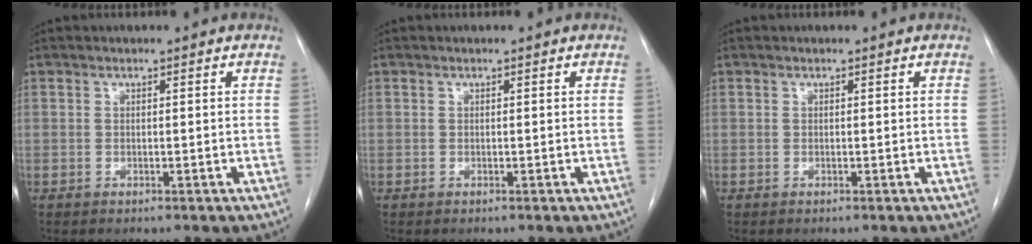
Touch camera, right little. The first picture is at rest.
{"total": 0.0}
{"total": 0.0}